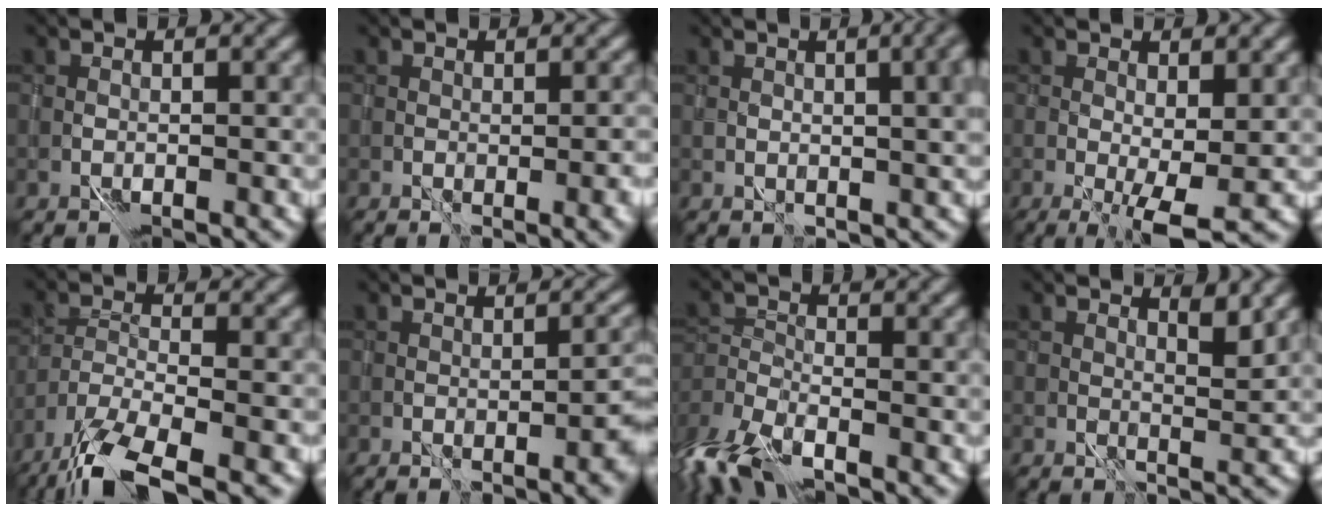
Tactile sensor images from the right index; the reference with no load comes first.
{"total": 2.7, "force": [0.1, 0.7, 2.6], "torque": [-0.029, 0.001, 0.017]}
{"total": 6.1, "force": [2.5, 2.5, 5.0], "torque": [-0.023, 0.028, 0.027]}
{"total": 3.2, "force": [0.4, 0.4, 3.2], "torque": [-0.059, -0.004, 0.010]}
{"total": 8.2, "force": [-6.0, 2.1, 5.2], "torque": [-0.097, -0.012, -0.111]}
{"total": 3.6, "force": [-0.4, 1.0, 3.4], "torque": [-0.031, 0.008, 0.005]}
{"total": 5.4, "force": [-4.5, 1.6, 2.6], "torque": [-0.050, -0.005, -0.088]}
{"total": 2.6, "force": [2.5, -0.1, 0.7], "torque": [-0.006, 0.003, 0.044]}